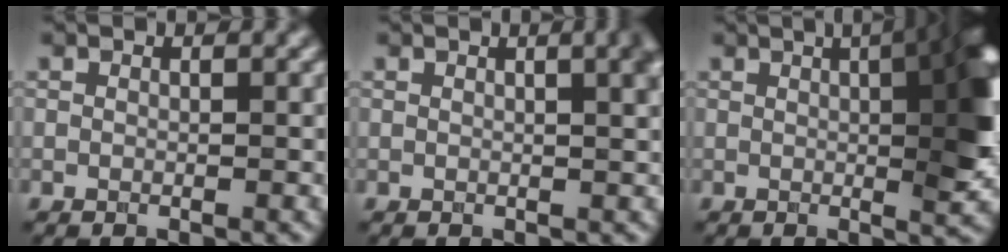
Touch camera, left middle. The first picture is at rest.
{"total": 3.6, "force": [1.2, 1.4, 3.1], "torque": [-0.012, 0.015, 0.006]}
{"total": 10.8, "force": [1.4, 3.7, 10.1], "torque": [-0.074, 0.024, 0.007]}